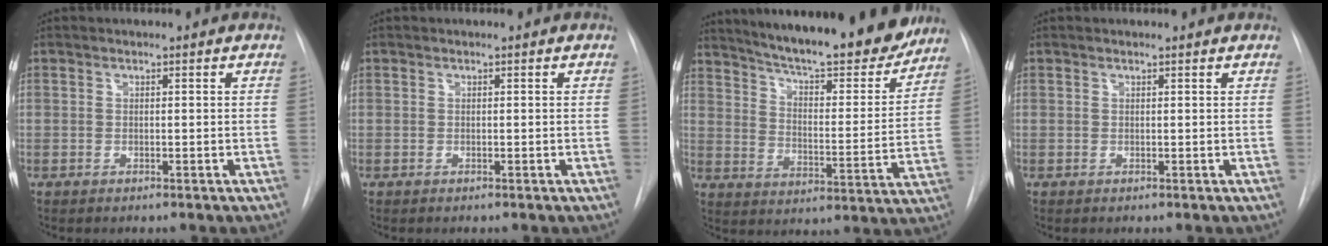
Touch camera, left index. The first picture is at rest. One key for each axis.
{"total": 0.0}
{"total": 23.5, "fx": 20.8, "fy": 3.7, "fz": 10.4, "tx": -0.163, "ty": -0.036, "tz": 0.283}
{"total": 0.9, "fx": 0.9, "fy": 0.0, "fz": 0.2, "tx": -0.011, "ty": 0.008, "tz": 0.013}